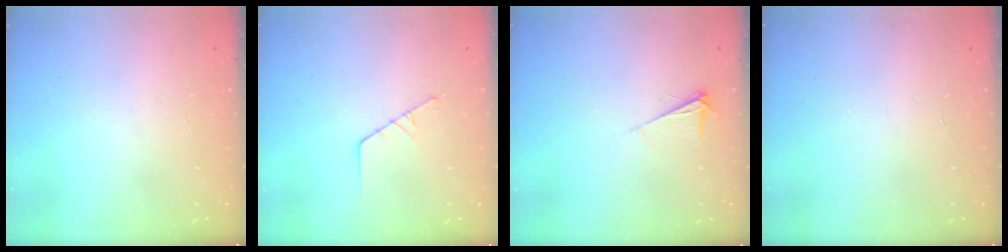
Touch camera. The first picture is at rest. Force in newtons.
{"total": 2.9, "press": 2.9, "slide": 0.3}
{"total": 4.5, "press": 4.5, "slide": 0.6}
{"total": 0.0}